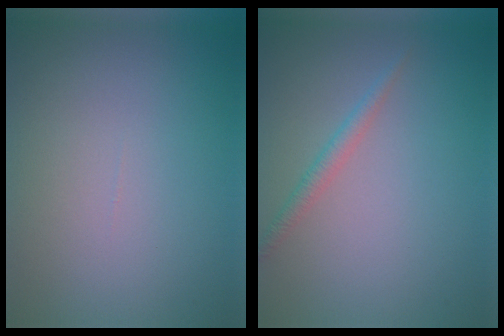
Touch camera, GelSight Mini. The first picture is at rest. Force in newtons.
{"total": 1.3, "press": 1.3, "slide": 0.1}